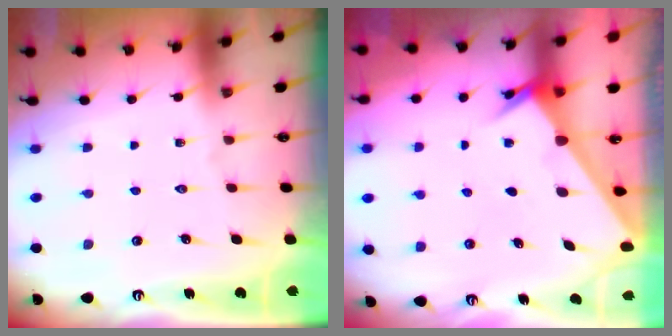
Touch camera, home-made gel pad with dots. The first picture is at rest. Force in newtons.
{"total": 2.5, "press": 2.5, "slide": 0.2}